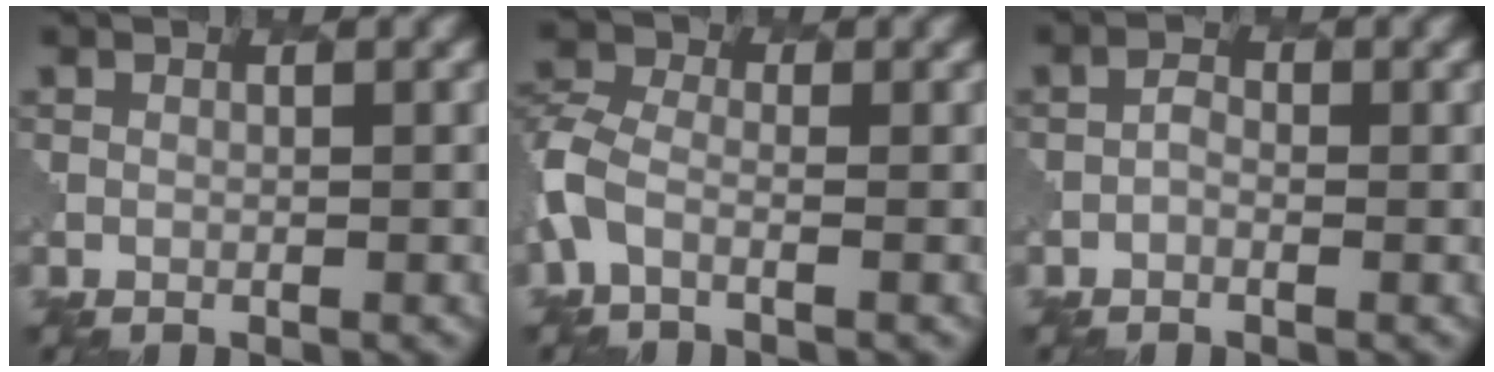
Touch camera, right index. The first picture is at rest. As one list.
[{"total": 2.8, "force": [-1.4, 1.4, 2.0], "torque": [-0.053, -0.004, -0.044]}, {"total": 0.5, "force": [-0.2, 0.4, 0.3], "torque": [-0.008, 0.002, -0.007]}]